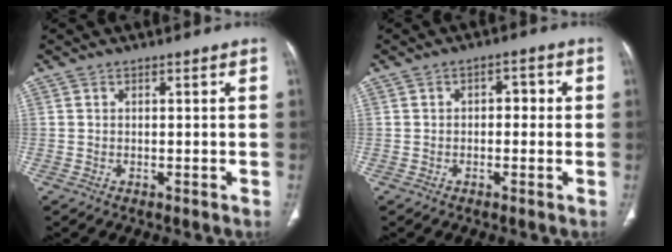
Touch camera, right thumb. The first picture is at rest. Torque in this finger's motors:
{"motor_torque": [-0.60, 0.10, -0.32, 0.28, 0.08]}